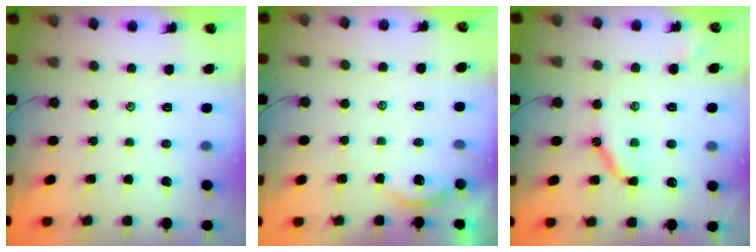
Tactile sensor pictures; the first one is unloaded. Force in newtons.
{"total": 2.9, "press": 2.9, "slide": 0.3}
{"total": 9.4, "press": 9.3, "slide": 1.0}